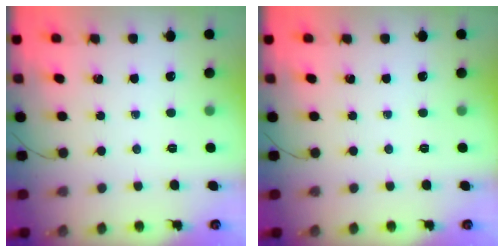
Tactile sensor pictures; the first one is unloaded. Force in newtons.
{"total": 0.0}